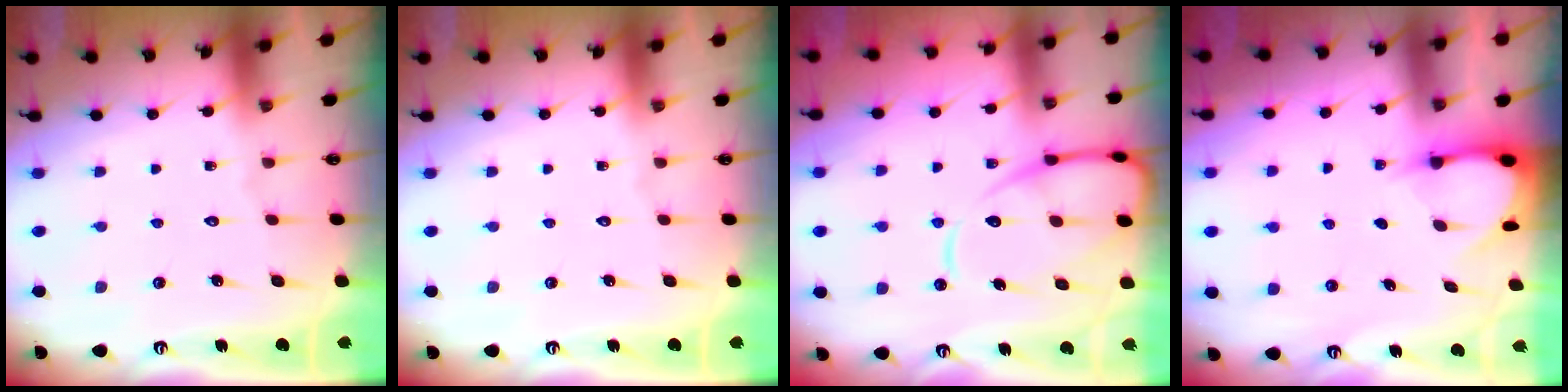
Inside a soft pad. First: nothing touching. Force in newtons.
{"total": 0.0}
{"total": 13.3, "press": 13.3, "slide": 1.4}
{"total": 3.2, "press": 3.2, "slide": 0.3}